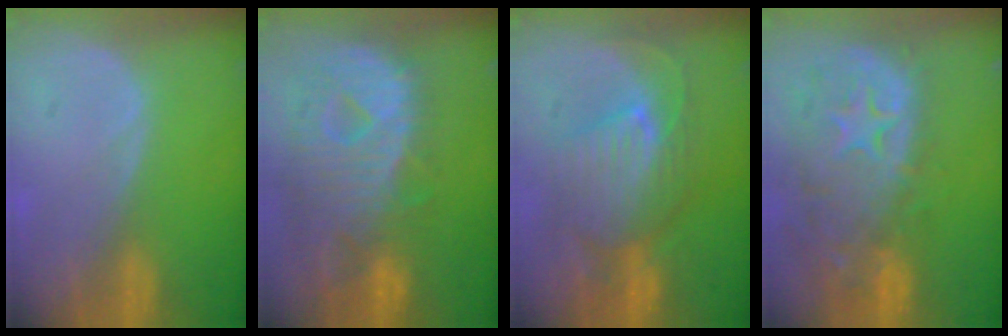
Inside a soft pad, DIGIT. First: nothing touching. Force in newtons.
{"total": 12.6, "press": 10.9, "slide": 6.4}
{"total": 9.1, "press": 8.7, "slide": 2.6}
{"total": 14.0, "press": 11.2, "slide": 8.3}